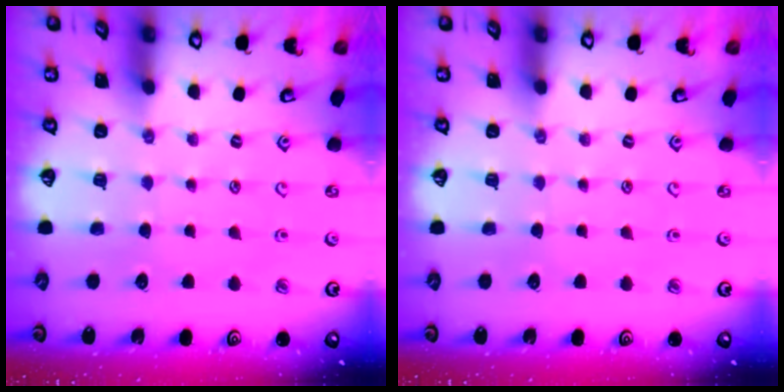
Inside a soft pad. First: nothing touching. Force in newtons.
{"total": 0.0}